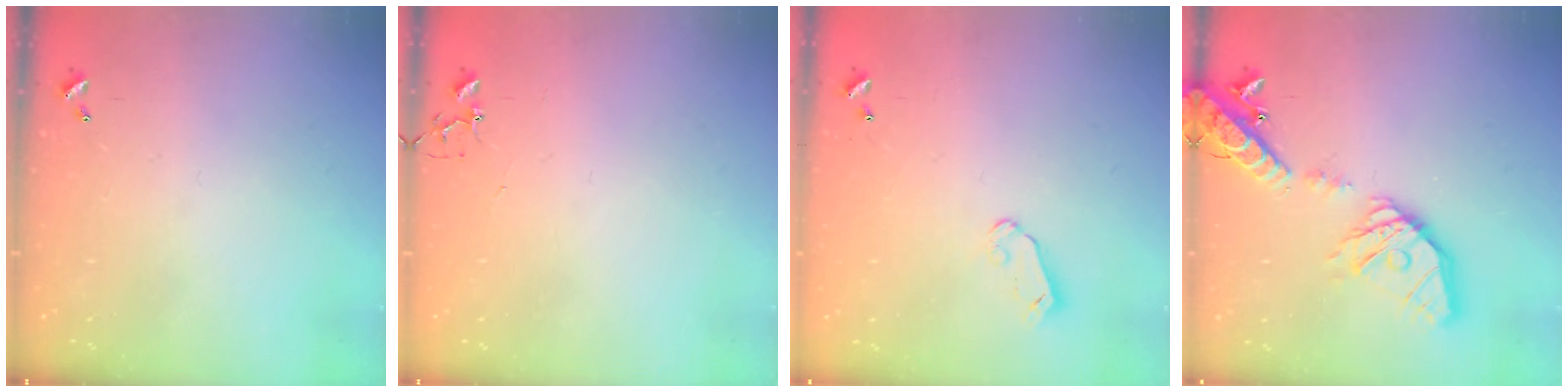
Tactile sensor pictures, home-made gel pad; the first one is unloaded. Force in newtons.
{"total": 4.2, "press": 4.2, "slide": 0.6}
{"total": 4.8, "press": 4.8, "slide": 0.5}
{"total": 20.4, "press": 20.1, "slide": 3.3}